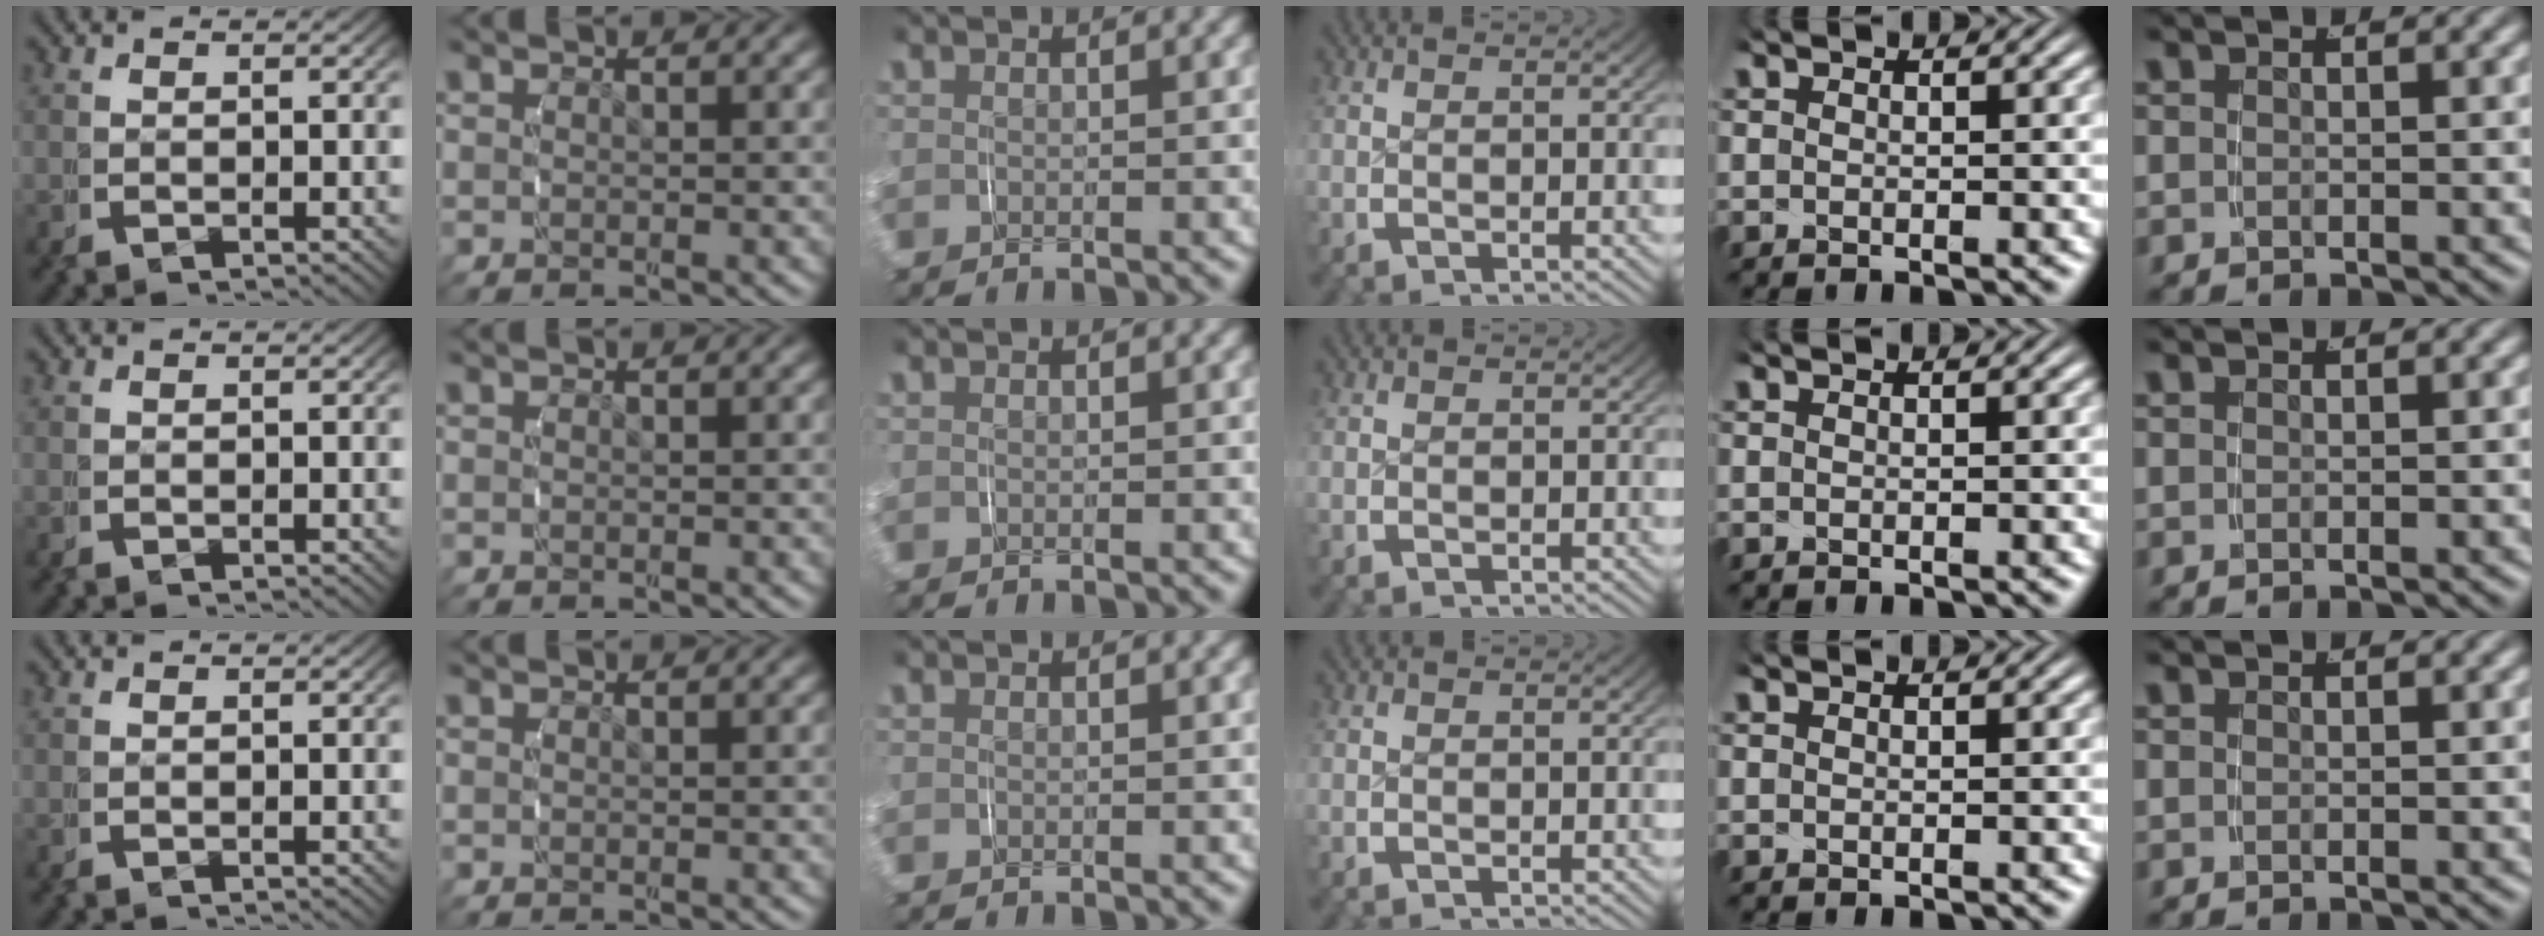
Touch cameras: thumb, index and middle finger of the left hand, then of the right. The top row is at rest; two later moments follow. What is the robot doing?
{"motion": "grasp_and_lifting", "object": "fork"}